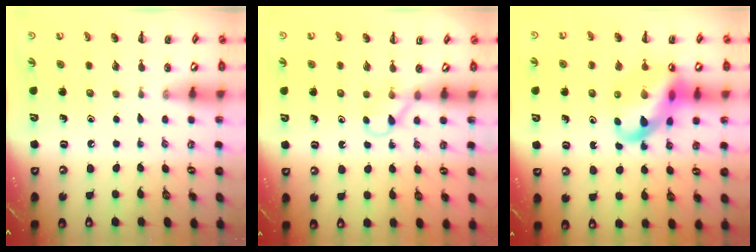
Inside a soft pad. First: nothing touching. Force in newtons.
{"total": 2.9, "press": 2.8, "slide": 0.9}
{"total": 15.2, "press": 14.7, "slide": 3.9}